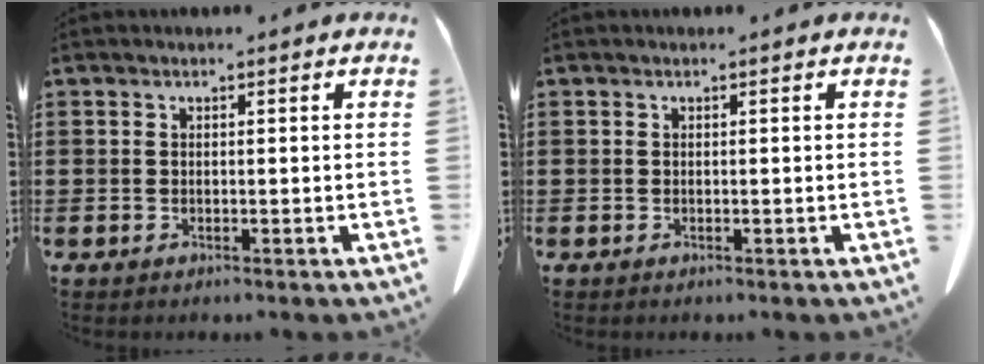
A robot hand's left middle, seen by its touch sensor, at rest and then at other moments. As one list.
[{"total": 0.0}]